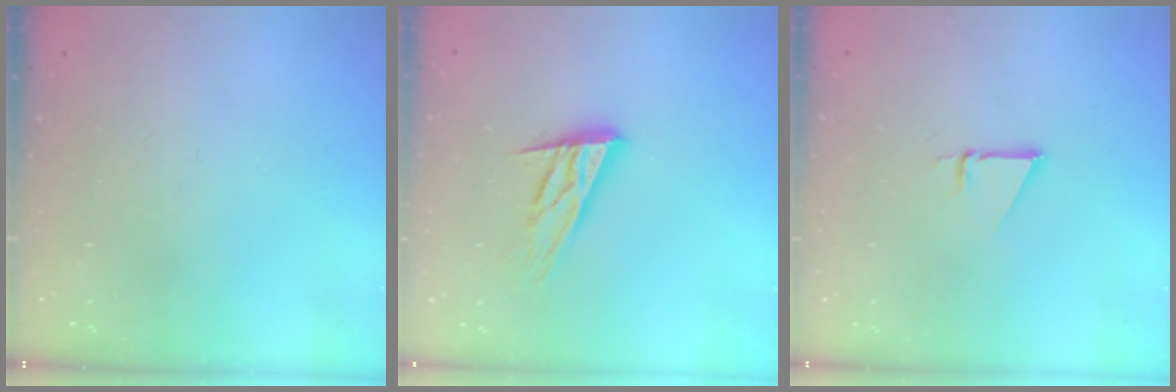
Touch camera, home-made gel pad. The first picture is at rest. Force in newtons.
{"total": 15.2, "press": 15.0, "slide": 2.7}
{"total": 2.3, "press": 2.3, "slide": 0.1}